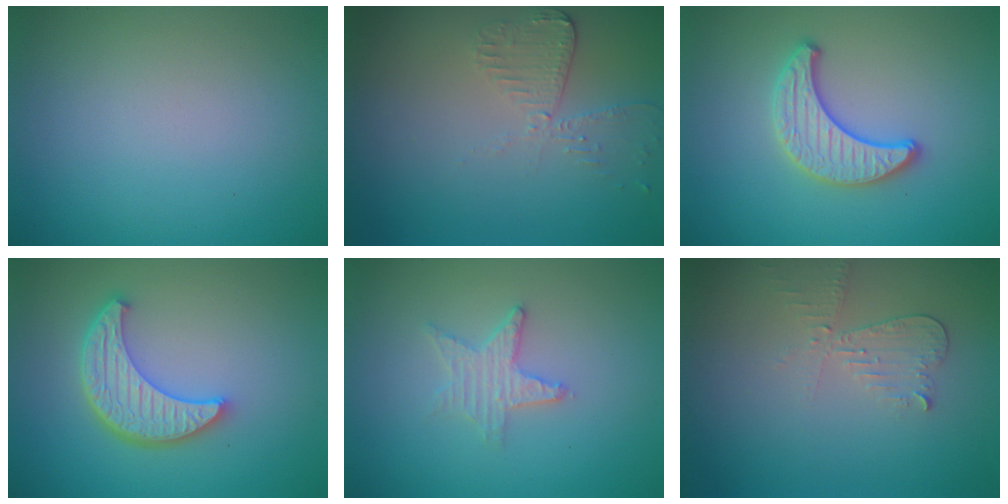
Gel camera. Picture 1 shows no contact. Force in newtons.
{"total": 2.5, "press": 2.3, "slide": 1.2}
{"total": 3.2, "press": 3.1, "slide": 0.8}
{"total": 5.5, "press": 4.2, "slide": 3.5}
{"total": 2.3, "press": 2.2, "slide": 0.4}
{"total": 2.2, "press": 2.2, "slide": 0.1}